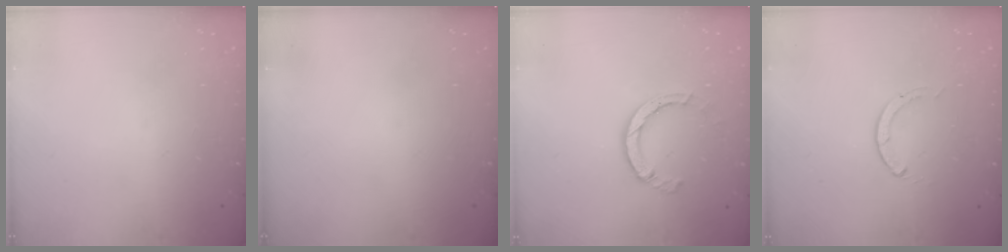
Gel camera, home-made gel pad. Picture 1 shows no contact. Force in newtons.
{"total": 0.0}
{"total": 6.2, "press": 6.2, "slide": 0.9}
{"total": 0.0}